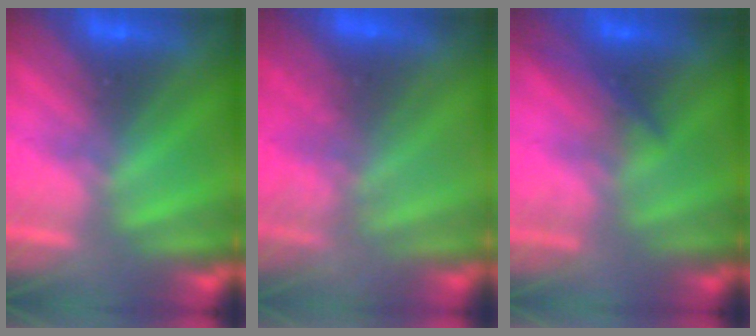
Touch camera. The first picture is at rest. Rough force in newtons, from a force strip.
{"total": 8.7}
{"total": 2.0}